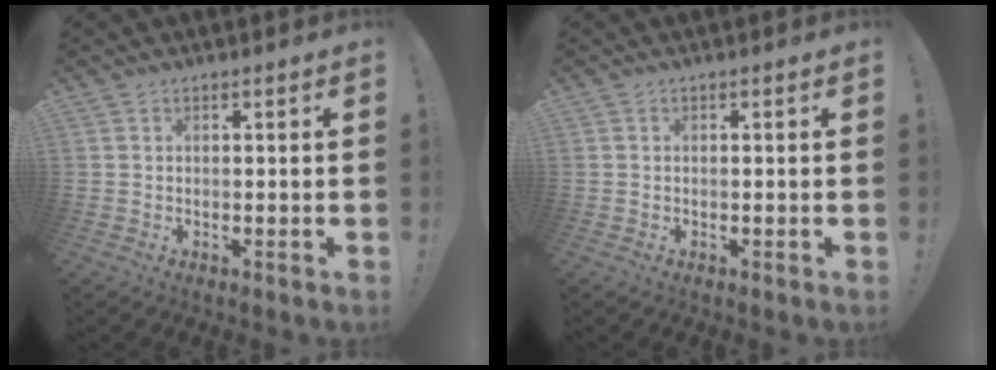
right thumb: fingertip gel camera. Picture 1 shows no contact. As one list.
[{"total": 0.0}]